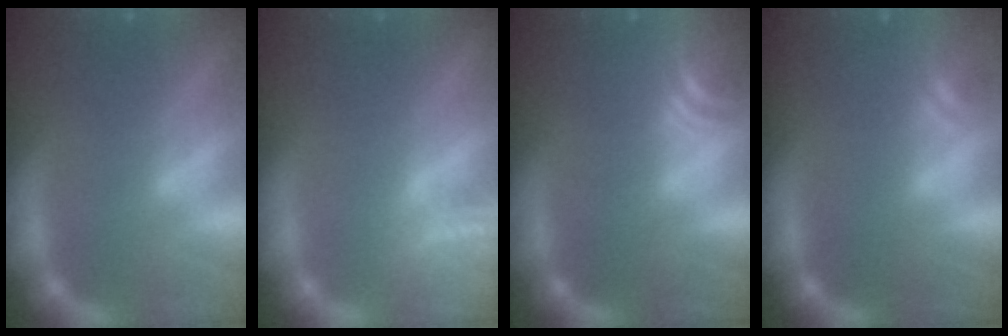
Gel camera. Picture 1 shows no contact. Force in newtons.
{"total": 3.0}
{"total": 4.5}
{"total": 1.9}